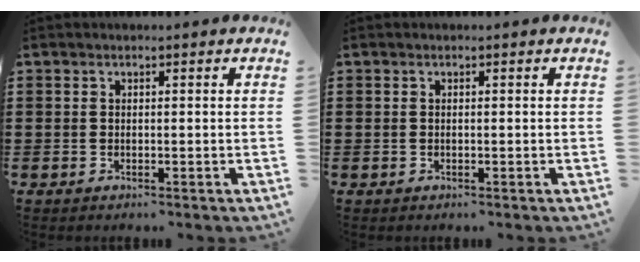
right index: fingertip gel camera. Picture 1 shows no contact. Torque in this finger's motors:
{"motor_torque": [1.03, 1.11, 0.00, 0.00]}